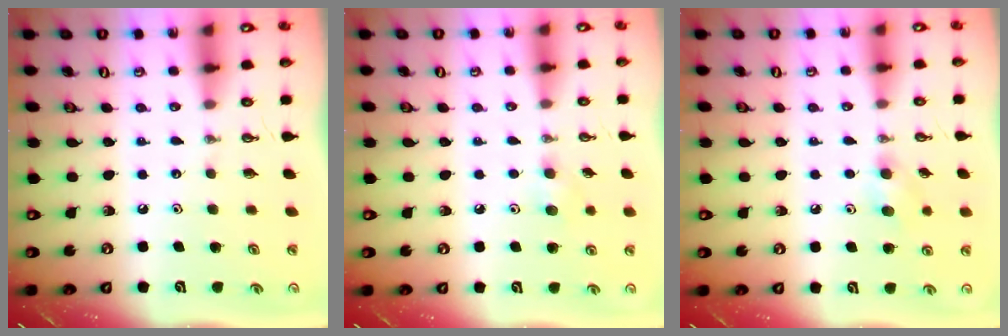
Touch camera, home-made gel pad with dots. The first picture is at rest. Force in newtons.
{"total": 5.9, "press": 5.7, "slide": 1.3}
{"total": 6.7, "press": 6.5, "slide": 1.3}